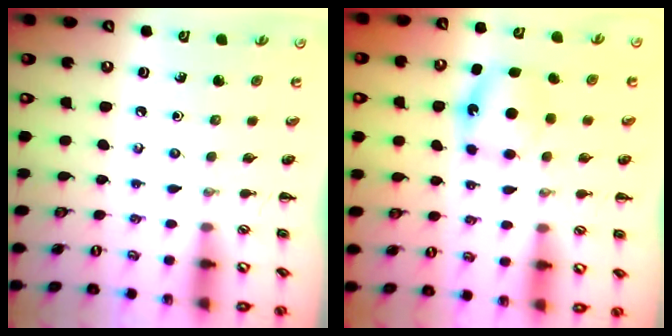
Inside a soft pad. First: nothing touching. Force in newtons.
{"total": 5.3, "press": 5.2, "slide": 1.2}